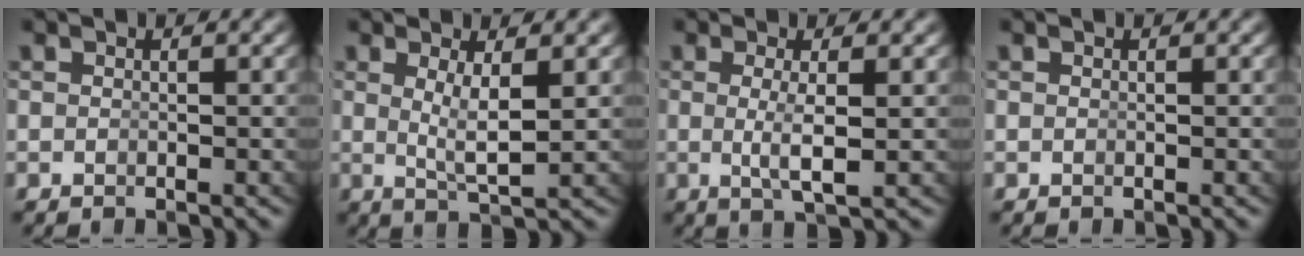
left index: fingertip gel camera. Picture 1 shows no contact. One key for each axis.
{"total": 3.0, "fx": 0.4, "fy": -0.3, "fz": 3.0, "tx": -0.056, "ty": -0.021, "tz": 0.023}
{"total": 3.0, "fx": -0.2, "fy": -0.2, "fz": 3.0, "tx": -0.060, "ty": -0.018, "tz": 0.009}
{"total": 0.0}